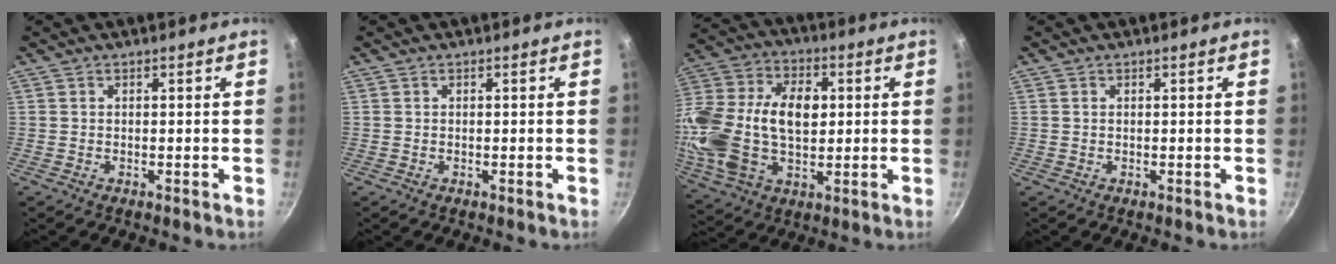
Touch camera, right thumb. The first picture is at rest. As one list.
[{"total": 0.0}, {"total": 23.0, "force": [1.0, 14.6, 17.7], "torque": [-0.341, 0.022, 0.016]}, {"total": 0.0}]